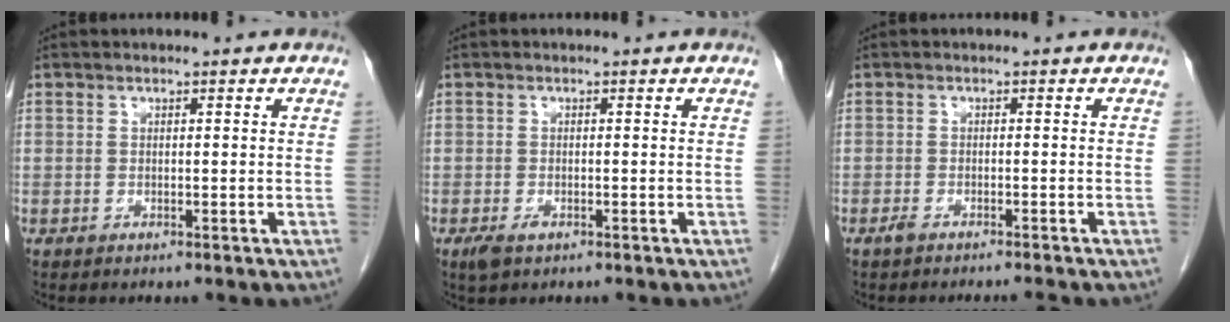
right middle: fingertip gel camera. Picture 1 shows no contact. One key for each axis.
{"total": 1.9, "fx": -1.0, "fy": 0.9, "fz": 1.3, "tx": -0.031, "ty": -0.003, "tz": -0.013}
{"total": 3.2, "fx": -2.9, "fy": 0.0, "fz": 1.5, "tx": -0.024, "ty": -0.004, "tz": -0.041}